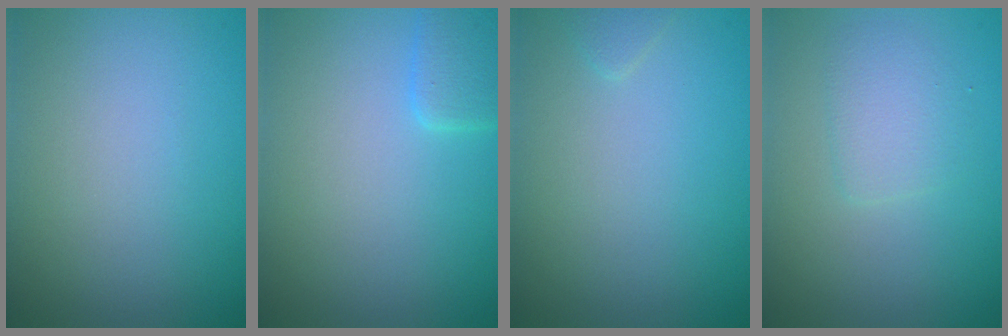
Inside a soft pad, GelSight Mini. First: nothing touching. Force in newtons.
{"total": 2.1, "press": 2.1, "slide": 0.1}
{"total": 0.7, "press": 0.7, "slide": 0.0}
{"total": 1.9, "press": 1.9, "slide": 0.1}